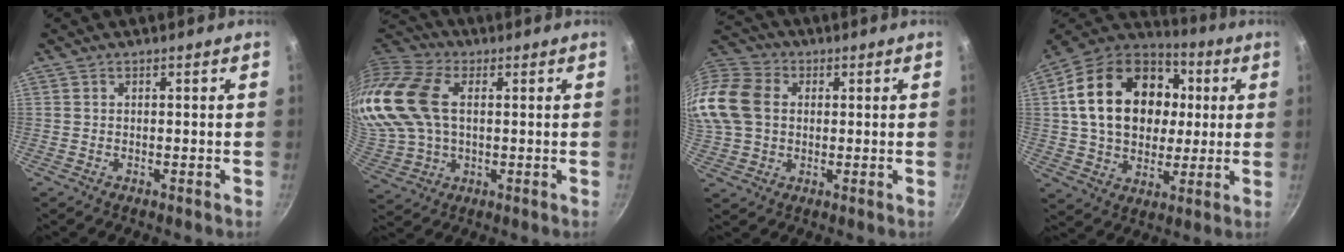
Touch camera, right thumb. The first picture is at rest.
{"total": 20.7, "force": [3.9, 14.3, 14.5], "torque": [-0.330, 0.016, 0.073]}
{"total": 20.8, "force": [2.9, 16.7, 12.0], "torque": [-0.288, 0.037, 0.044]}
{"total": 24.7, "force": [4.2, 18.1, 16.2], "torque": [-0.257, 0.022, 0.070]}